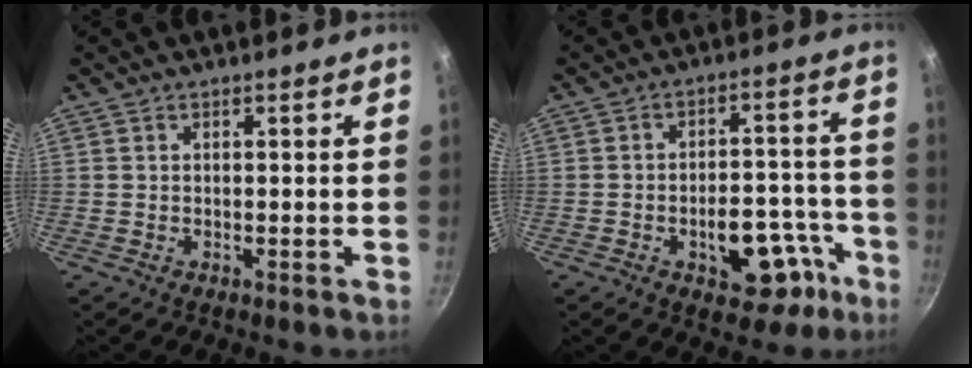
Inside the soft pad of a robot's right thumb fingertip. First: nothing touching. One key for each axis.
{"total": 12.7, "fx": -5.7, "fy": 7.1, "fz": 8.8, "tx": -0.066, "ty": 0.050, "tz": -0.067}